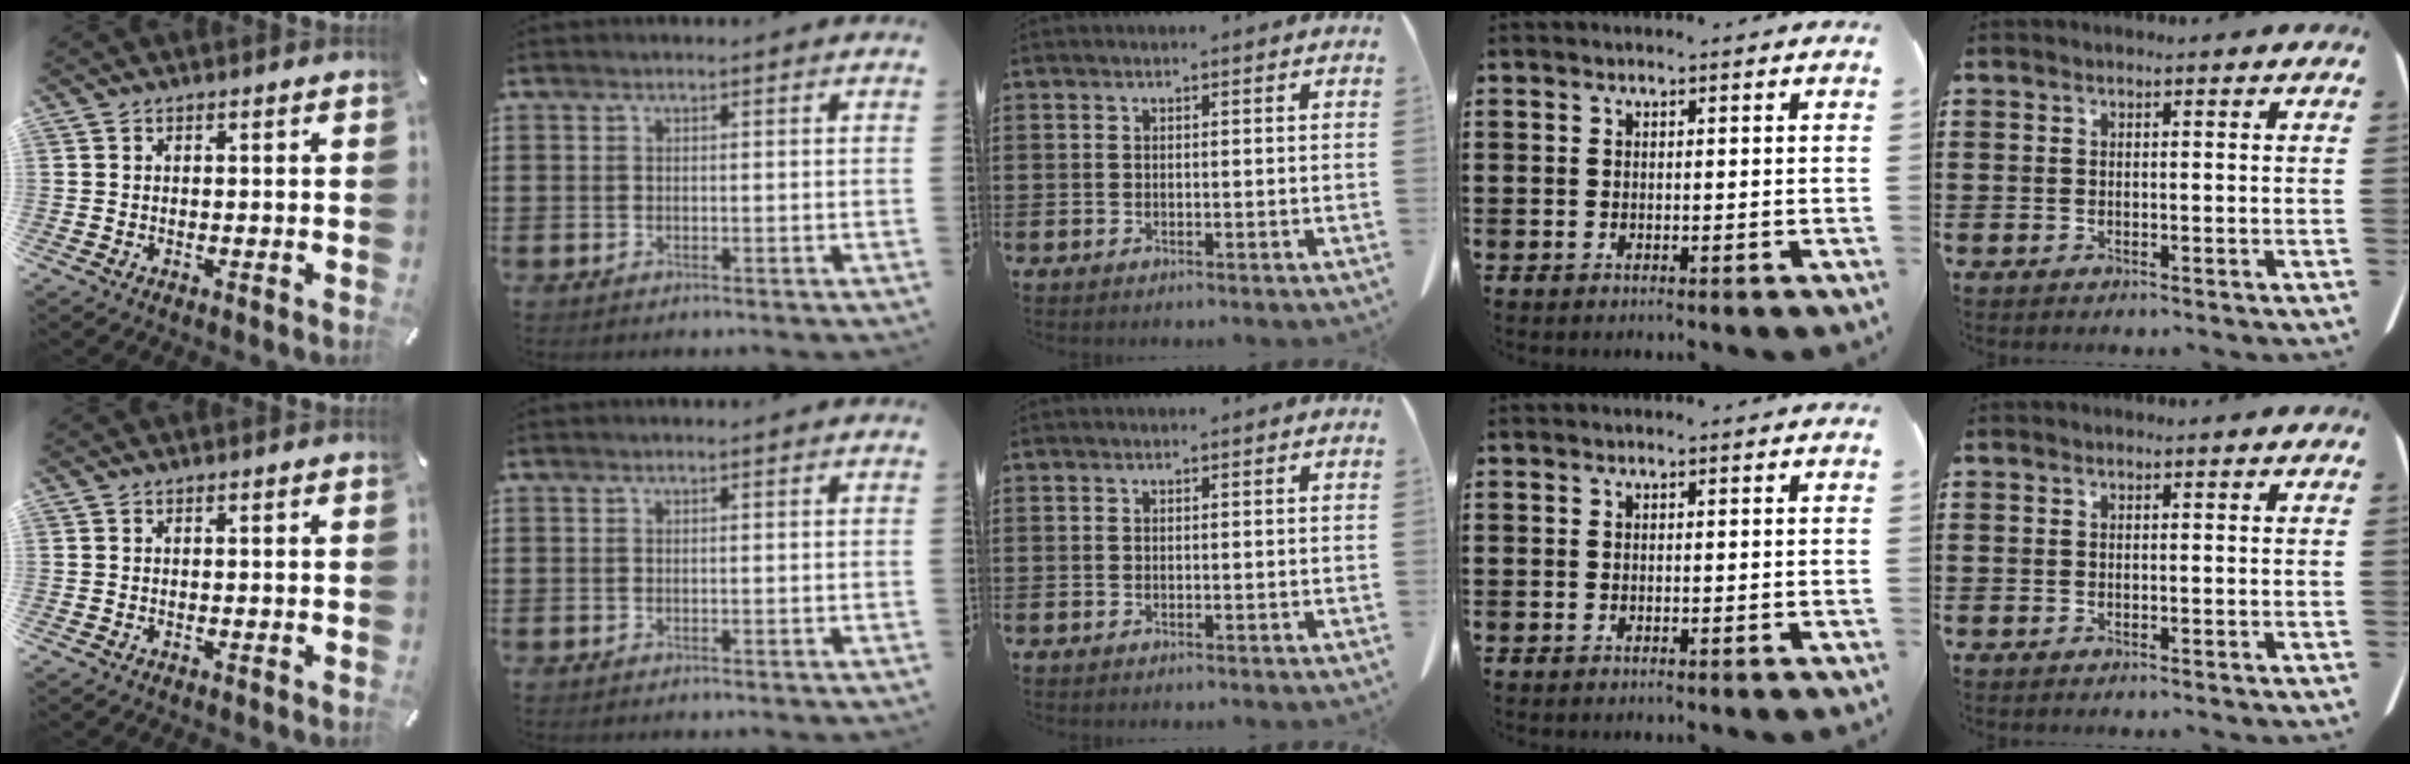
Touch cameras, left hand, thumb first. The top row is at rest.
{}